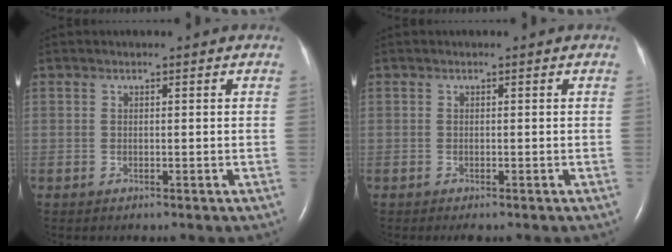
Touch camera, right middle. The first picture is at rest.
{"total": 0.9, "force": [-0.7, 0.2, 0.5], "torque": [-0.008, -0.003, -0.008]}